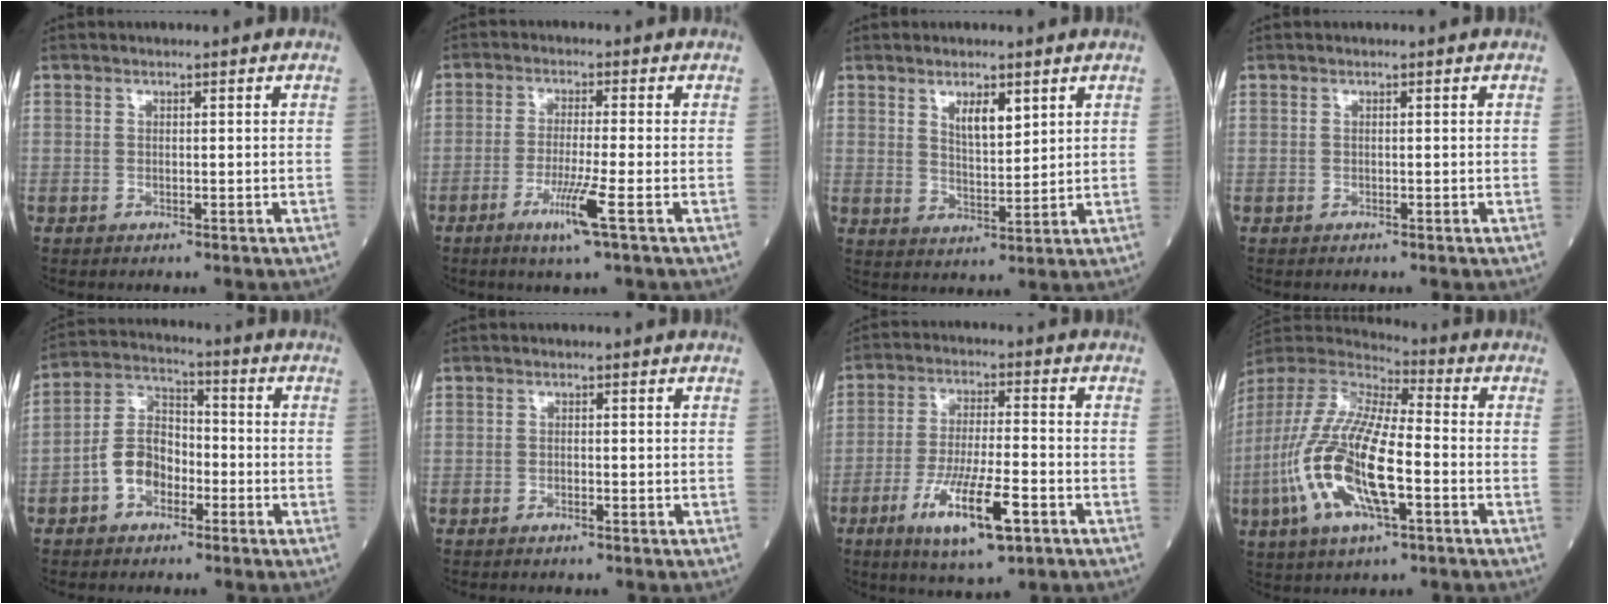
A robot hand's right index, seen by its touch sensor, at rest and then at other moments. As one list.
[{"total": 6.1, "force": [-2.8, -0.8, 5.4], "torque": [-0.104, -0.018, -0.053]}, {"total": 4.8, "force": [2.6, 1.5, 3.8], "torque": [-0.068, -0.004, 0.050]}, {"total": 0.0}, {"total": 7.7, "force": [-3.1, 5.2, 4.9], "torque": [-0.102, 0.026, -0.065]}, {"total": 0.7, "force": [-0.4, 0.1, 0.6], "torque": [-0.010, 0.001, -0.007]}, {"total": 11.8, "force": [-5.3, 2.0, 10.4], "torque": [-0.192, -0.017, -0.089]}, {"total": 19.0, "force": [-5.1, 5.1, 17.6], "torque": [-0.385, -0.015, -0.096]}]